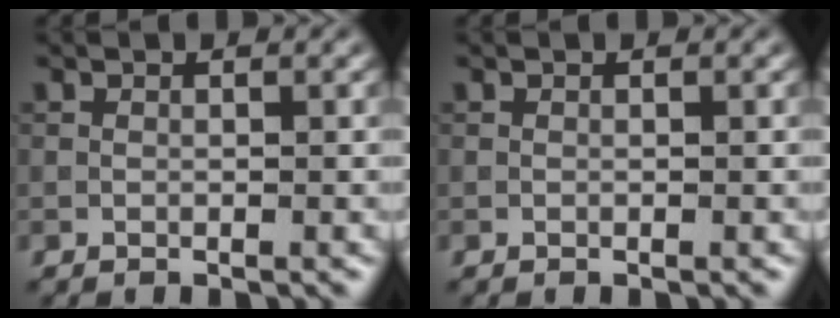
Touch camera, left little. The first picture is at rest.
{"total": 0.0}